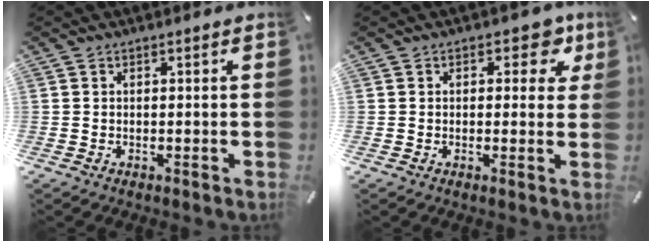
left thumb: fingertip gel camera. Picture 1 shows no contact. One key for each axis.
{"total": 6.1, "fx": 2.7, "fy": 3.7, "fz": 4.1, "tx": -0.034, "ty": -0.007, "tz": 0.038}